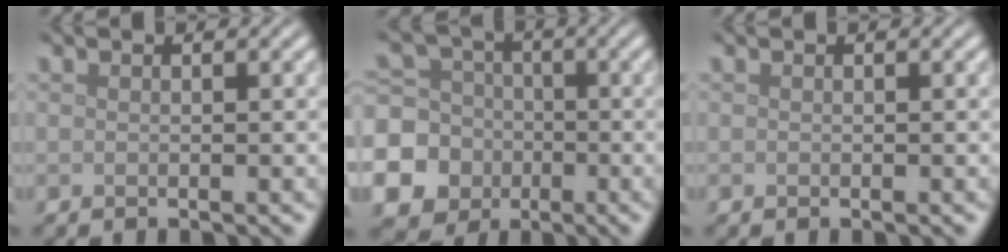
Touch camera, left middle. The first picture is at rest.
{"total": 14.1, "force": [-4.7, 13.0, 3.0], "torque": [-0.123, -0.035, -0.093]}
{"total": 0.0}